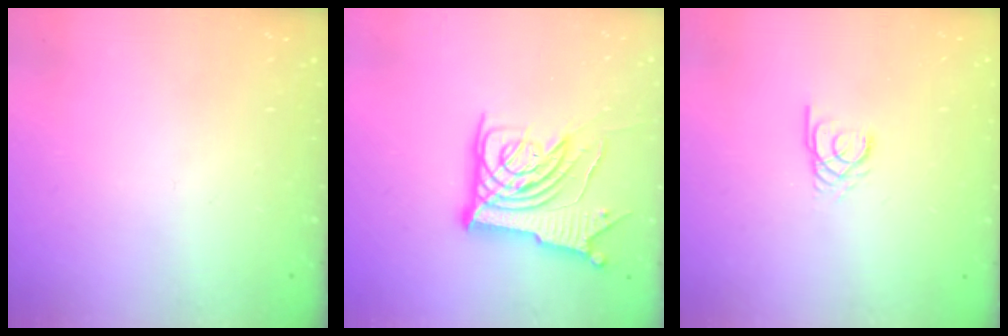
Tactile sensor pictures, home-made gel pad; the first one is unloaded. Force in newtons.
{"total": 14.0, "press": 13.9, "slide": 1.5}
{"total": 2.4, "press": 2.4, "slide": 0.3}